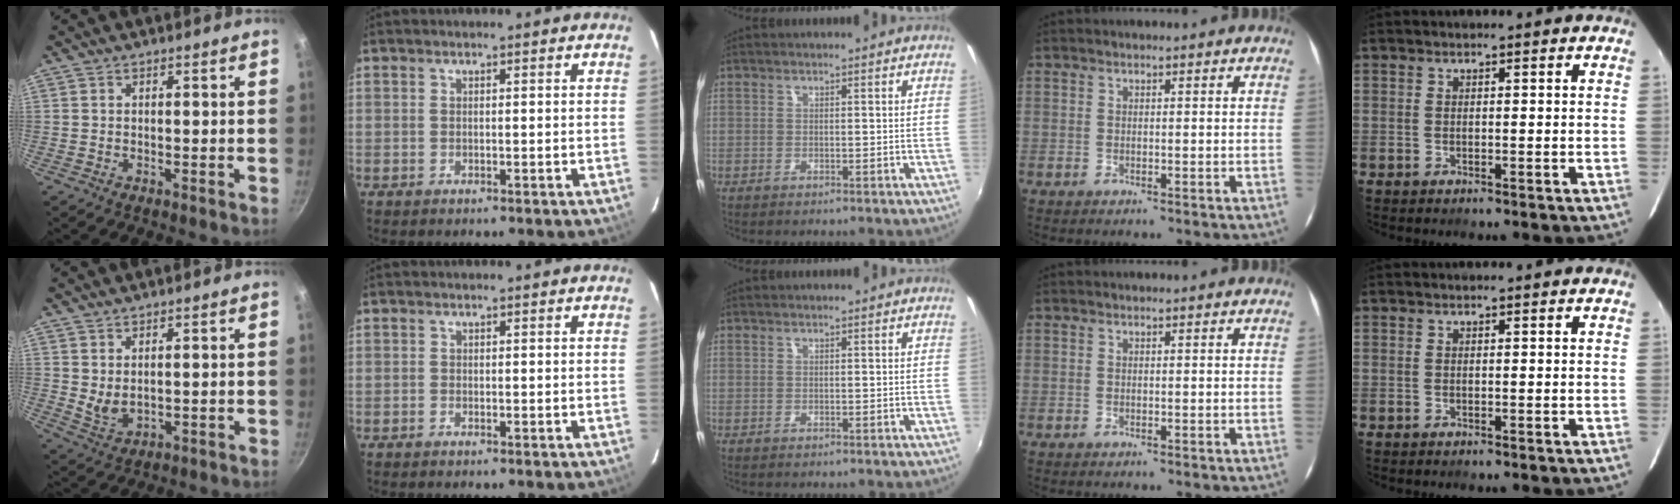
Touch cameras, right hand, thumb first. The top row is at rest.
{"thumb": {"total": 3.6, "force": [1.4, 2.0, 2.7], "torque": [-0.046, -0.021, 0.033]}}